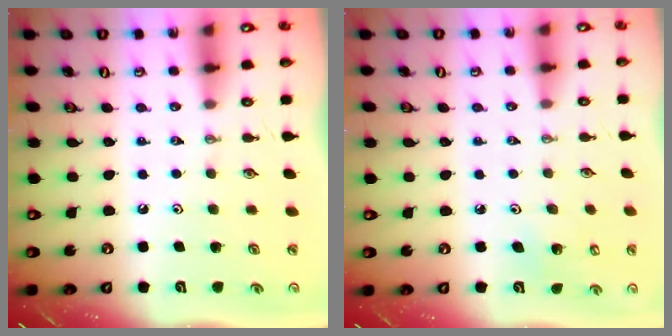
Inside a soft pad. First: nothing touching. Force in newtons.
{"total": 3.6, "press": 3.6, "slide": 0.4}